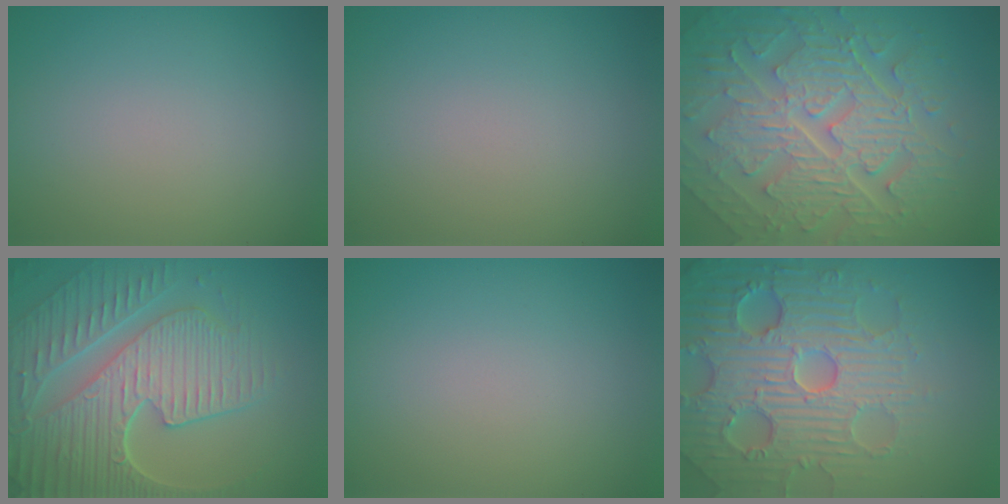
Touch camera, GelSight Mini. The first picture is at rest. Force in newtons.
{"total": 0.0}
{"total": 9.9, "press": 6.7, "slide": 7.3}
{"total": 8.8, "press": 6.4, "slide": 6.0}
{"total": 0.0}
{"total": 8.0, "press": 7.8, "slide": 1.7}